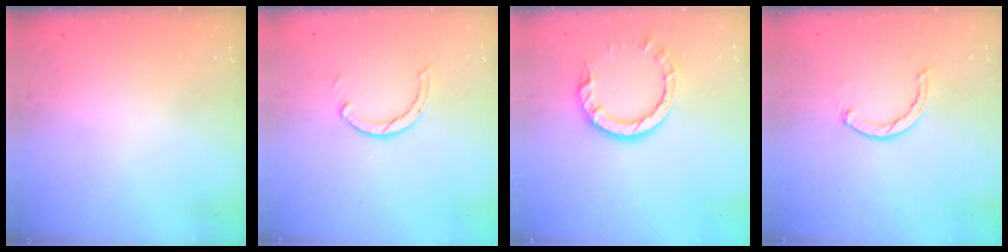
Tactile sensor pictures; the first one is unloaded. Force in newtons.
{"total": 3.0, "press": 3.0, "slide": 0.3}
{"total": 7.6, "press": 7.6, "slide": 0.8}
{"total": 1.9, "press": 1.9, "slide": 0.3}